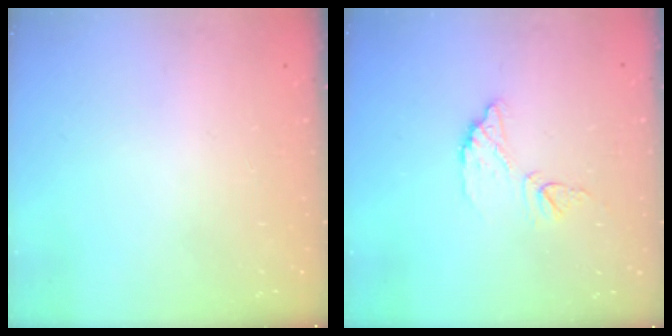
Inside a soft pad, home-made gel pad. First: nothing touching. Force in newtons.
{"total": 7.7, "press": 7.7, "slide": 0.2}